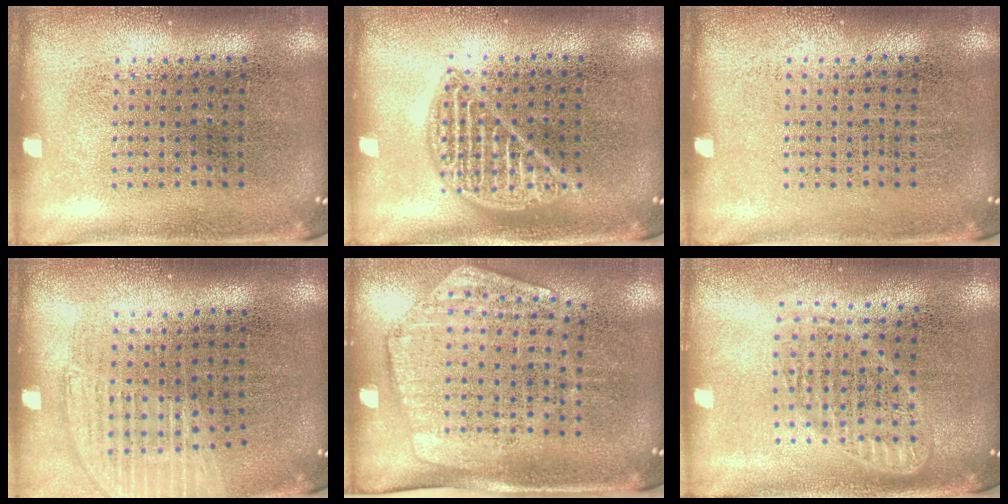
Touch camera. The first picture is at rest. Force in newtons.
{"total": 1.5, "press": 1.5, "slide": 0.2}
{"total": 0.0}
{"total": 1.1, "press": 1.0, "slide": 0.3}
{"total": 1.9, "press": 1.6, "slide": 1.0}
{"total": 1.8, "press": 1.6, "slide": 0.9}